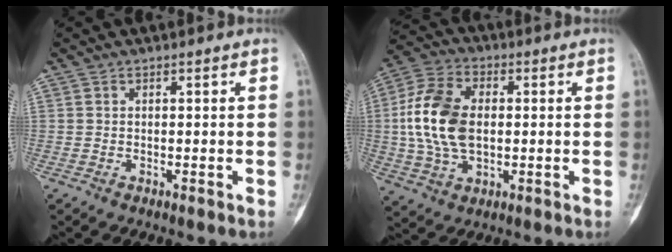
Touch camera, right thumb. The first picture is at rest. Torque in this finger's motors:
{"motor_torque": [1.79, 1.72, 0.99, -1.25, 0.25]}